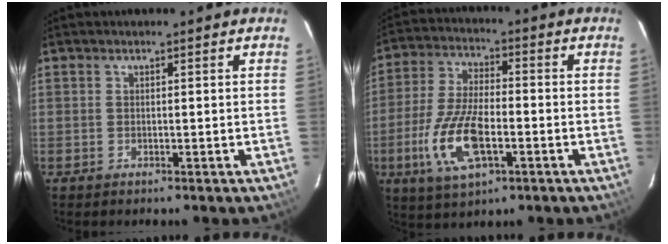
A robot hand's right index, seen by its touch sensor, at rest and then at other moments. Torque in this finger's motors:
{"motor_torque": [1.70, -0.44, 0.84, 0.15]}